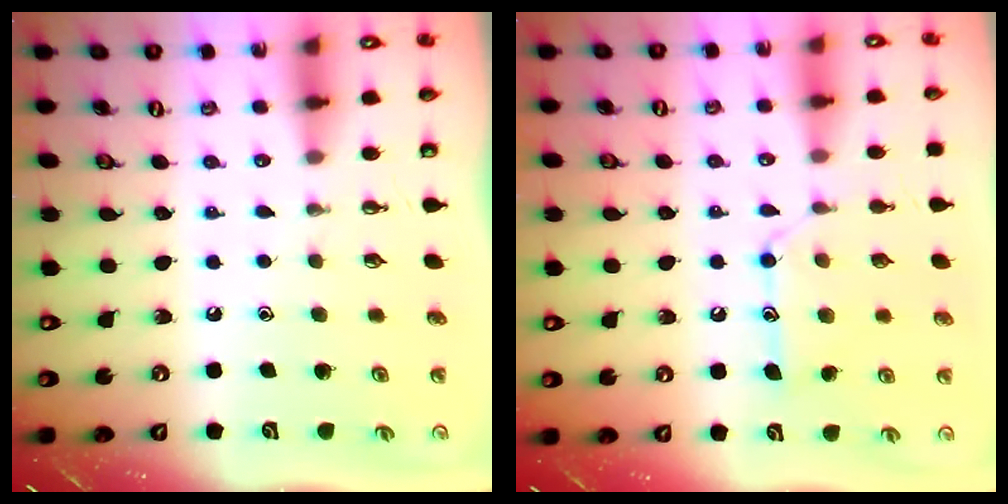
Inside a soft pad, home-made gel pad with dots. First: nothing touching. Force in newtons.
{"total": 11.6, "press": 11.6, "slide": 0.5}